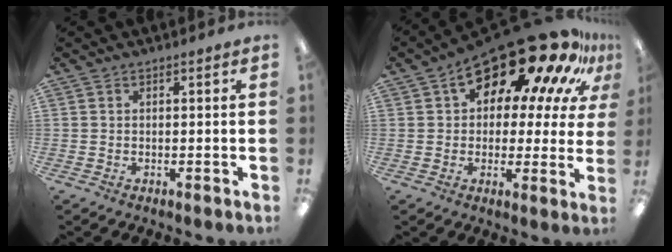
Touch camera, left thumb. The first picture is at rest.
{"total": 23.8, "force": [14.9, 10.2, 15.6], "torque": [-0.230, -0.100, 0.243]}